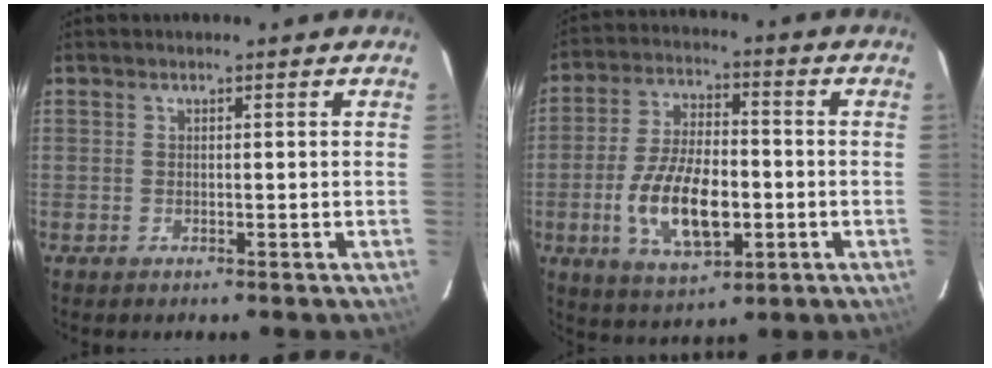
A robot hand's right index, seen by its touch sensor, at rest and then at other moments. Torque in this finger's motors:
{"motor_torque": [1.21, -0.93, 0.72, 0.21]}